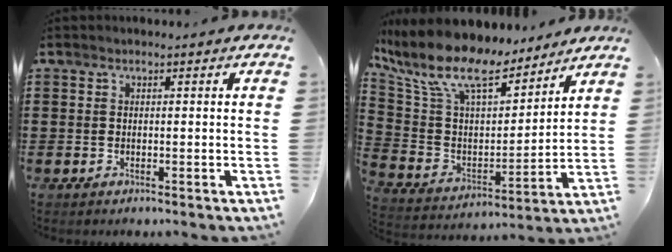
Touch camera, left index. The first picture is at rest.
{"total": 13.2, "force": [10.4, 3.9, 7.3], "torque": [-0.189, -0.062, 0.179]}